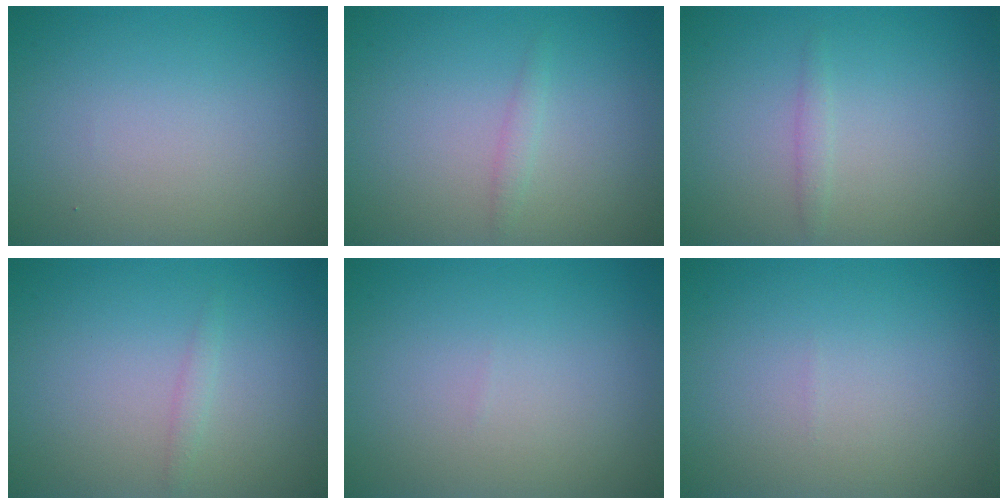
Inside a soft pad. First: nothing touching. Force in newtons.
{"total": 0.8, "press": 0.8, "slide": 0.1}
{"total": 0.8, "press": 0.8, "slide": 0.1}
{"total": 0.7, "press": 0.7, "slide": 0.1}
{"total": 0.0}
{"total": 0.0}